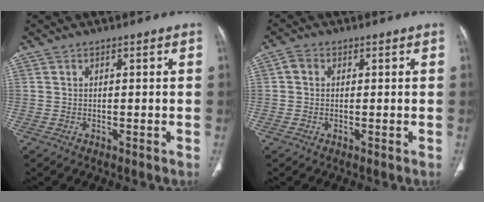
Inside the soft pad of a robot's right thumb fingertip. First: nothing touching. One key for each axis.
{"total": 2.1, "fx": 0.3, "fy": 1.8, "fz": 1.1, "tx": -0.015, "ty": 0.007, "tz": 0.002}